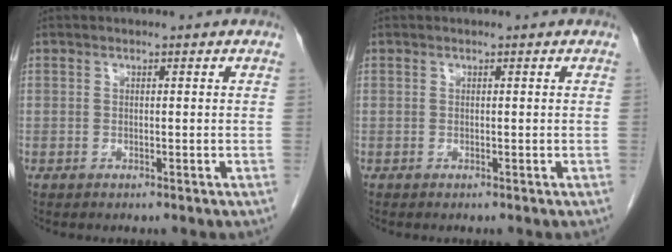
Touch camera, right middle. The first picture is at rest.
{"total": 0.0}